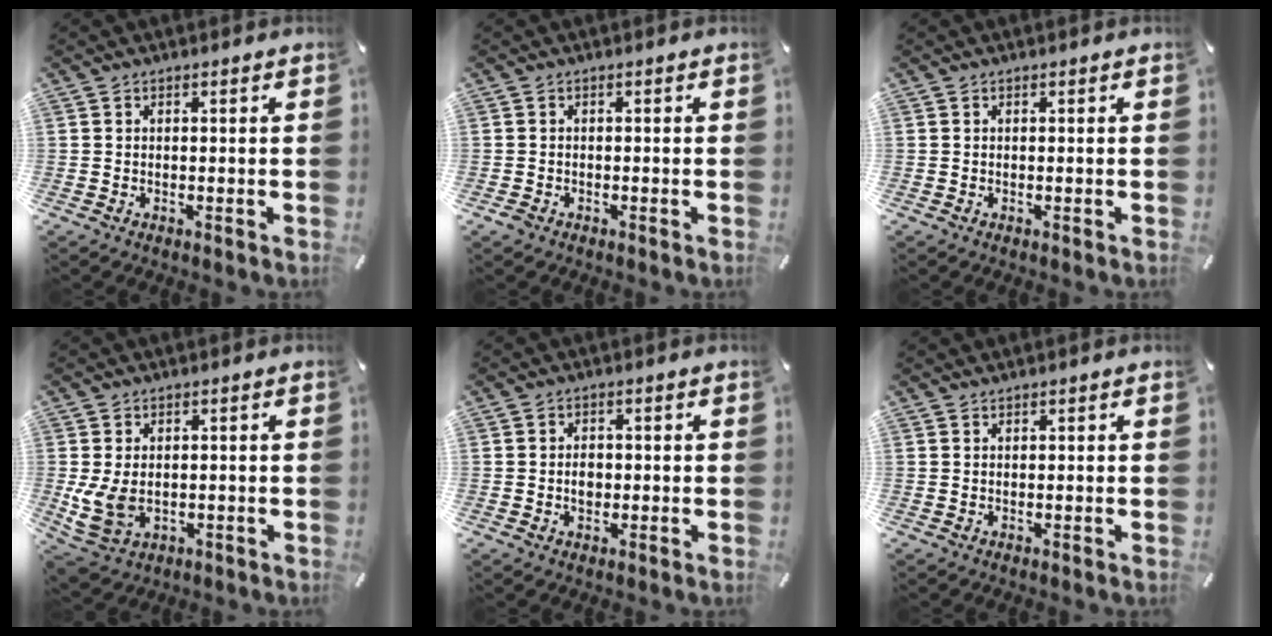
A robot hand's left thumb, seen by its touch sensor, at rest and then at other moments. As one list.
[{"total": 1.0, "force": [-0.6, 0.7, 0.3], "torque": [-0.006, 0.001, -0.012]}, {"total": 0.0}, {"total": 7.4, "force": [-0.3, 5.7, 4.8], "torque": [-0.101, -0.005, -0.003]}, {"total": 3.1, "force": [-0.2, 2.3, 2.1], "torque": [-0.026, -0.006, -0.007]}, {"total": 0.0}]